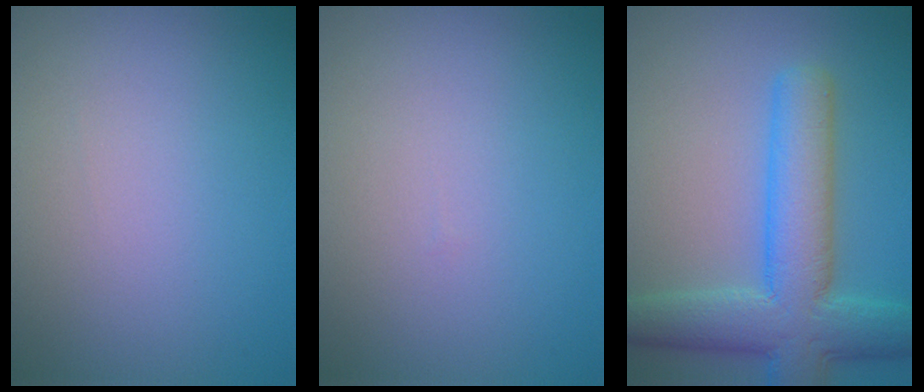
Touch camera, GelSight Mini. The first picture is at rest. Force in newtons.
{"total": 0.0}
{"total": 8.2, "press": 8.2, "slide": 0.6}